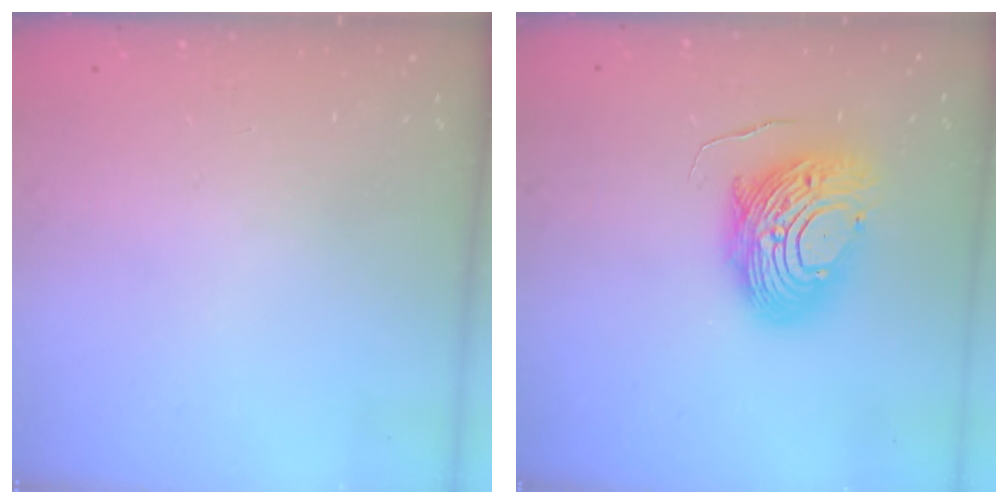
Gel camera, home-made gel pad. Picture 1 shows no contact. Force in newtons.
{"total": 11.6, "press": 11.6, "slide": 0.9}